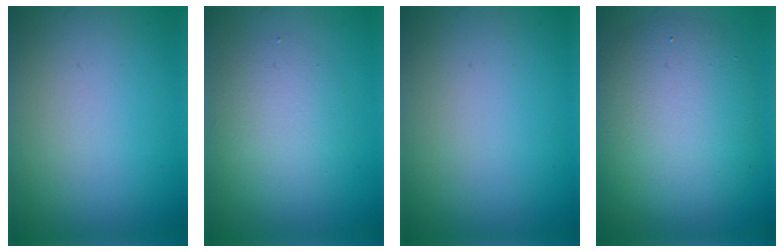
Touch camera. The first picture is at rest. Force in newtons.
{"total": 3.2, "press": 3.2, "slide": 0.2}
{"total": 0.0}
{"total": 8.0, "press": 8.0, "slide": 0.5}